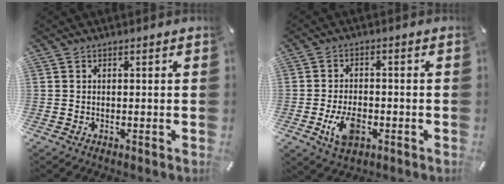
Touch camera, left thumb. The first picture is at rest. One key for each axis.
{"total": 7.6, "fx": -2.7, "fy": 4.6, "fz": 5.5, "tx": -0.111, "ty": 0.004, "tz": -0.049}